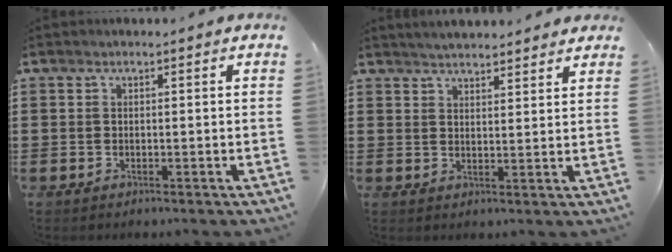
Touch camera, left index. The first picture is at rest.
{"total": 3.0, "force": [3.0, 0.0, 0.2], "torque": [-0.011, -0.006, 0.056]}